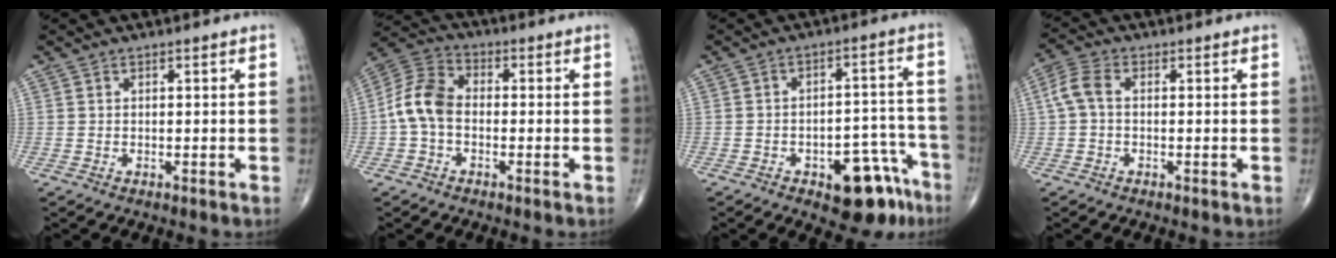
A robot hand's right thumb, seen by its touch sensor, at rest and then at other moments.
{"total": 8.7, "force": [-1.2, 5.9, 6.3], "torque": [-0.122, 0.026, -0.038]}
{"total": 12.4, "force": [-7.0, 5.9, 8.4], "torque": [-0.072, 0.056, -0.086]}
{"total": 4.5, "force": [0.1, 2.7, 3.6], "torque": [-0.085, 0.014, -0.006]}